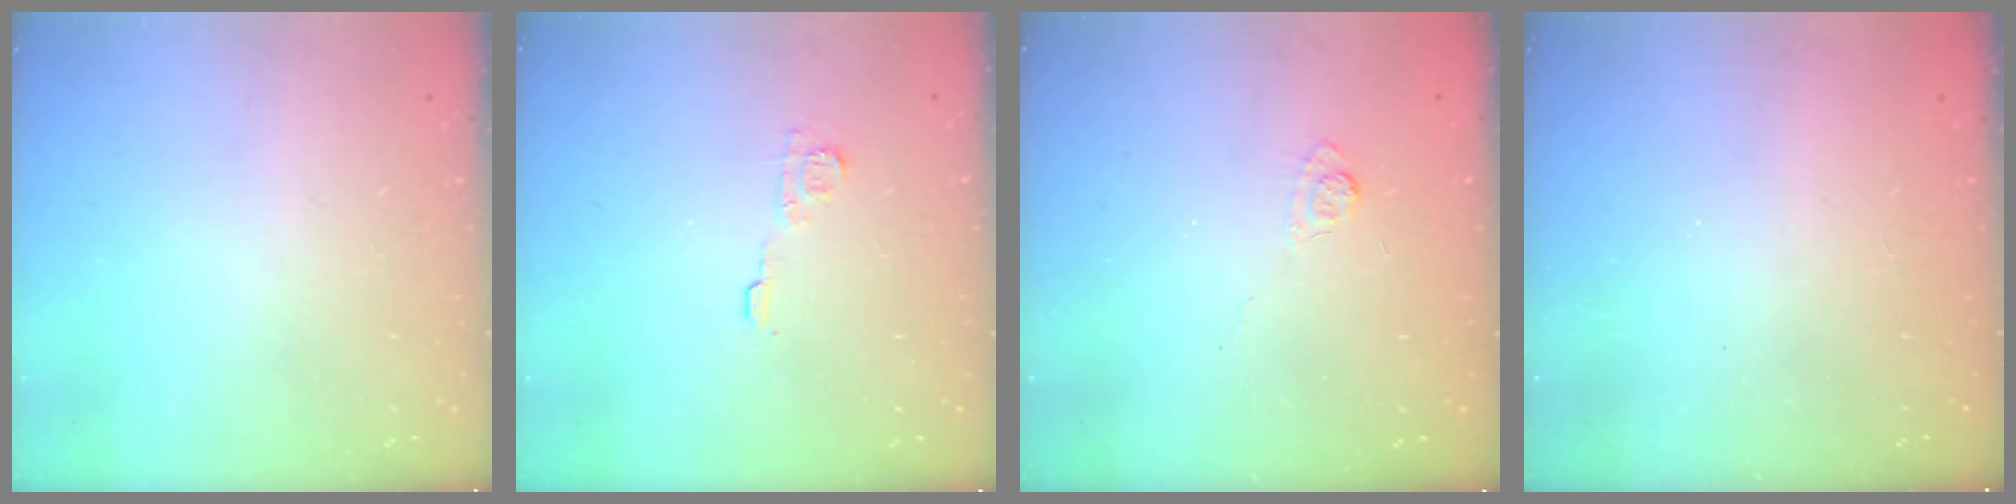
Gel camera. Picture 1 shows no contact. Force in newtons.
{"total": 6.2, "press": 6.2, "slide": 0.5}
{"total": 3.3, "press": 3.0, "slide": 1.4}
{"total": 2.5, "press": 2.4, "slide": 0.8}